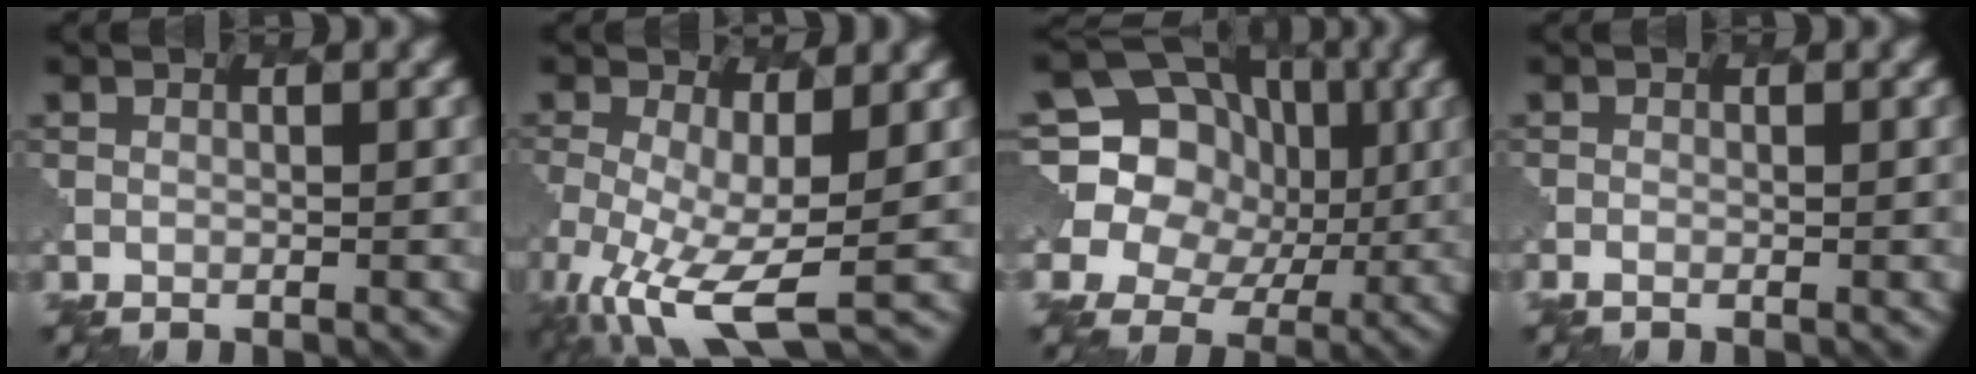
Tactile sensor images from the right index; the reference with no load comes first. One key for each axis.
{"total": 8.4, "fx": -2.6, "fy": 3.1, "fz": 7.3, "tx": -0.158, "ty": -0.029, "tz": -0.041}
{"total": 16.4, "fx": 4.0, "fy": 14.3, "fz": 7.0, "tx": -0.145, "ty": 0.035, "tz": 0.049}
{"total": 0.9, "fx": -0.6, "fy": 0.3, "fz": 0.5, "tx": -0.002, "ty": -0.001, "tz": -0.009}